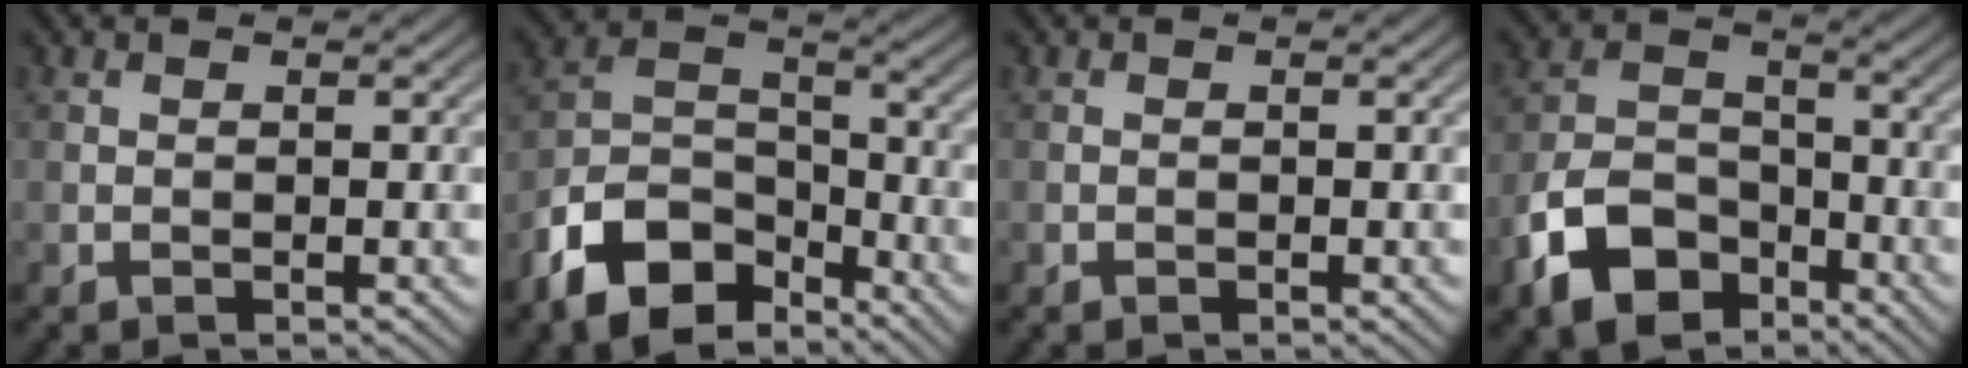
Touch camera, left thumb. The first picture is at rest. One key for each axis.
{"total": 11.3, "fx": -7.6, "fy": 6.0, "fz": 5.9, "tx": -0.119, "ty": -0.008, "tz": -0.159}
{"total": 0.0}
{"total": 9.9, "fx": -5.7, "fy": 6.0, "fz": 5.4, "tx": -0.123, "ty": -0.009, "tz": -0.124}